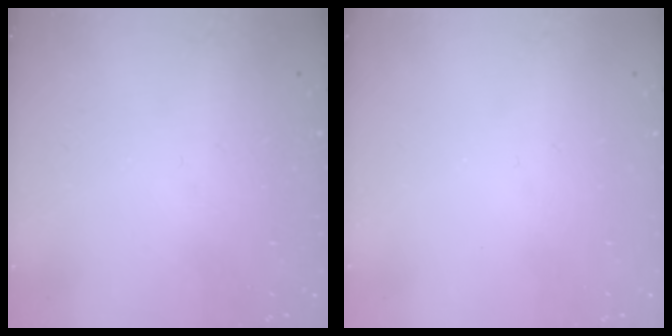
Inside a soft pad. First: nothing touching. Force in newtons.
{"total": 0.0}